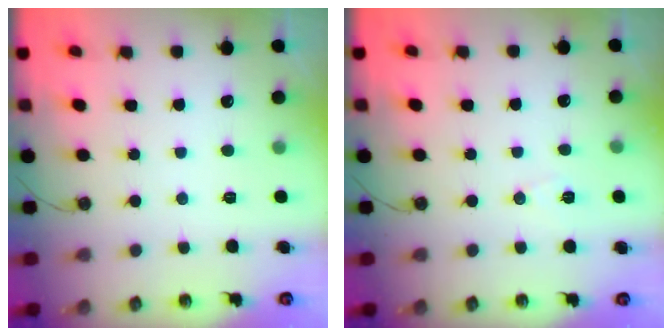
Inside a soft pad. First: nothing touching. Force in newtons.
{"total": 5.8, "press": 4.9, "slide": 3.1}